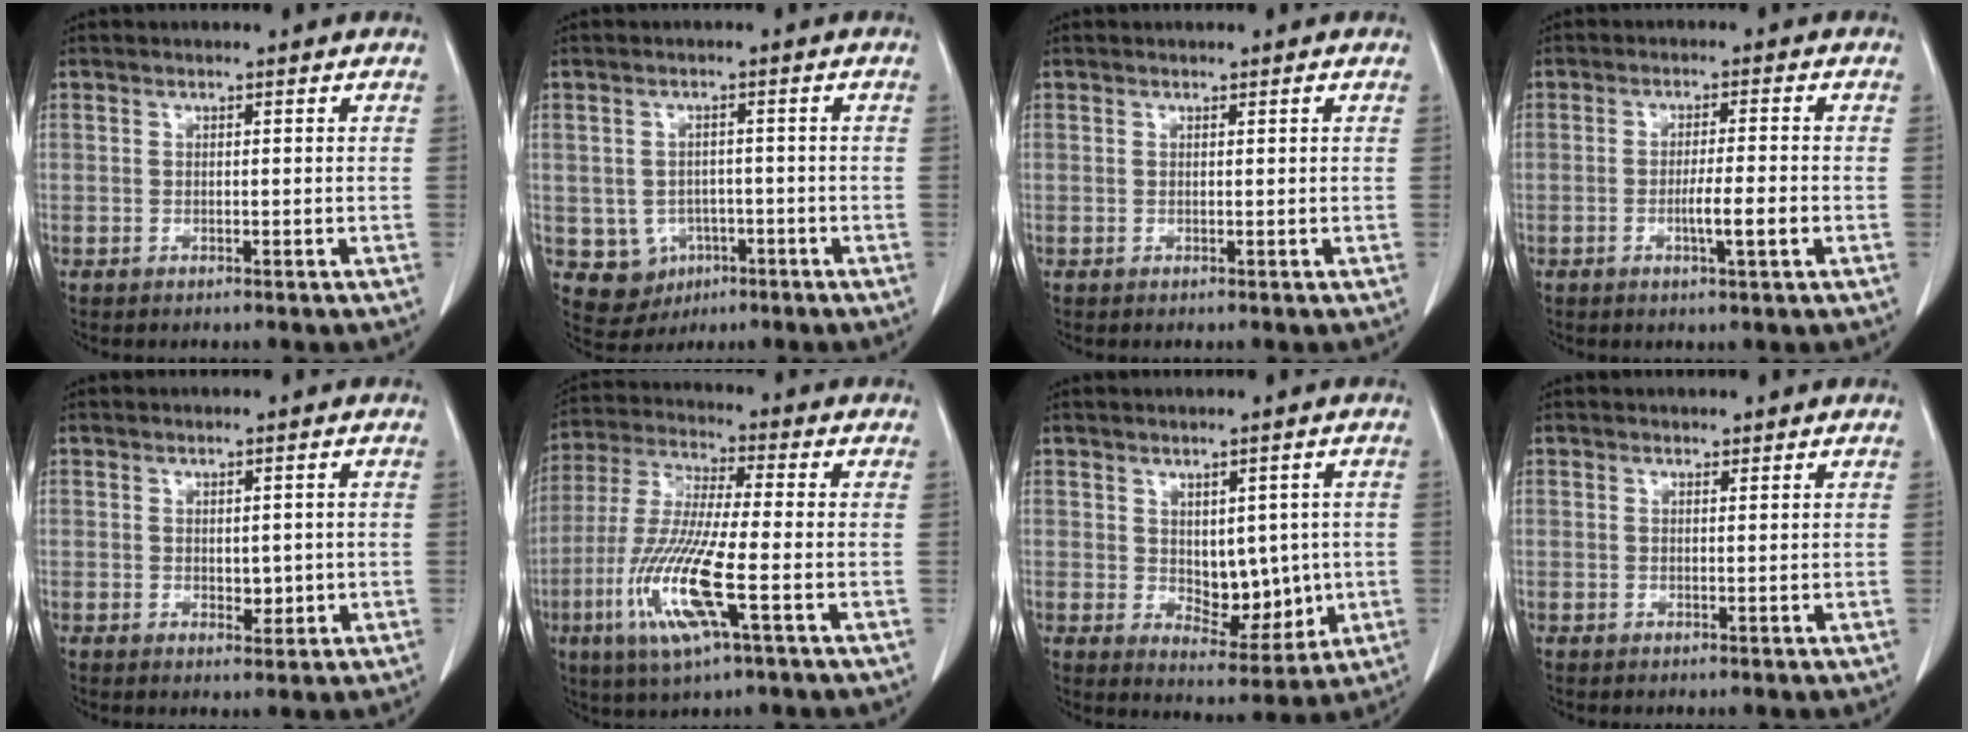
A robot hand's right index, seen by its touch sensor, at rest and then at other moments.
{"total": 5.8, "force": [-1.7, 5.4, 1.4], "torque": [-0.019, 0.005, -0.014]}
{"total": 0.0}
{"total": 4.4, "force": [-1.4, 0.0, 4.2], "torque": [-0.070, -0.005, -0.022]}
{"total": 2.4, "force": [-0.1, 1.4, 1.9], "torque": [-0.025, -0.004, 0.005]}
{"total": 13.9, "force": [-4.6, 1.2, 13.0], "torque": [-0.278, -0.021, -0.091]}
{"total": 7.6, "force": [0.2, 4.3, 6.3], "torque": [-0.080, -0.007, 0.022]}
{"total": 0.6, "force": [0.5, 0.2, 0.1], "torque": [-0.008, -0.003, 0.008]}